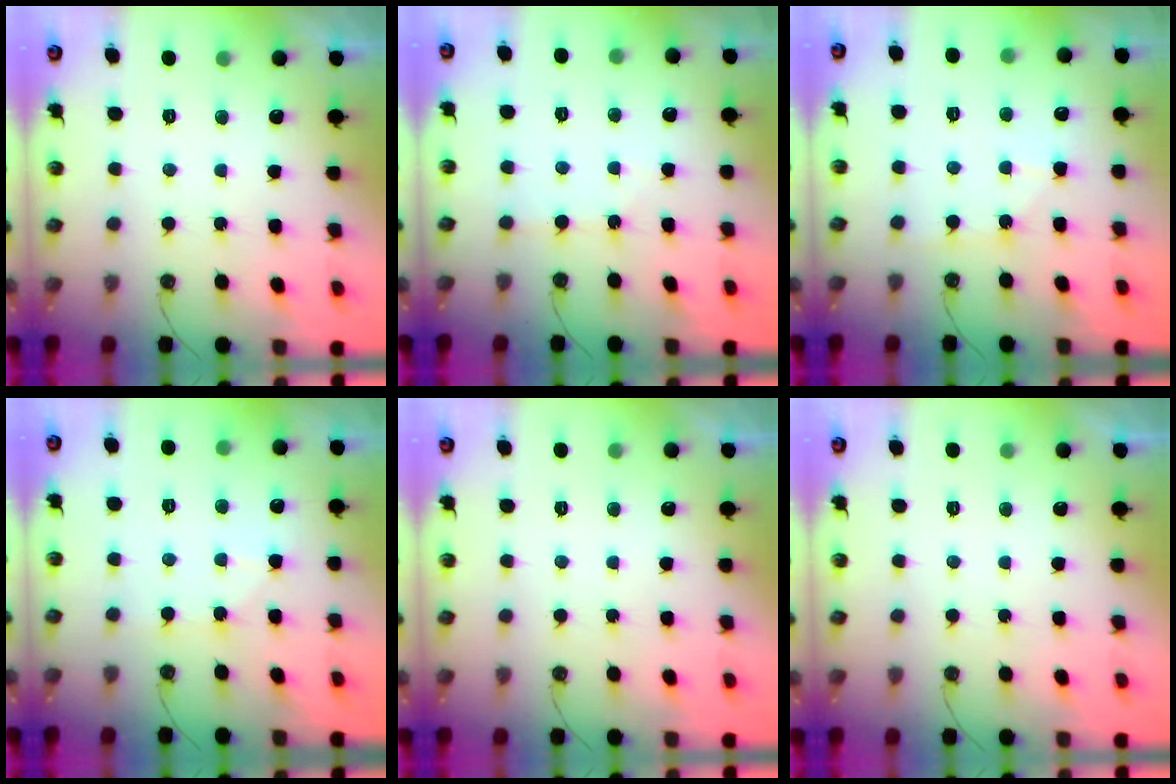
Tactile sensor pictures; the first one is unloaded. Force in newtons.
{"total": 1.9, "press": 1.8, "slide": 0.3}
{"total": 4.4, "press": 4.4, "slide": 0.6}
{"total": 3.8, "press": 3.8, "slide": 0.5}
{"total": 0.0}
{"total": 0.0}